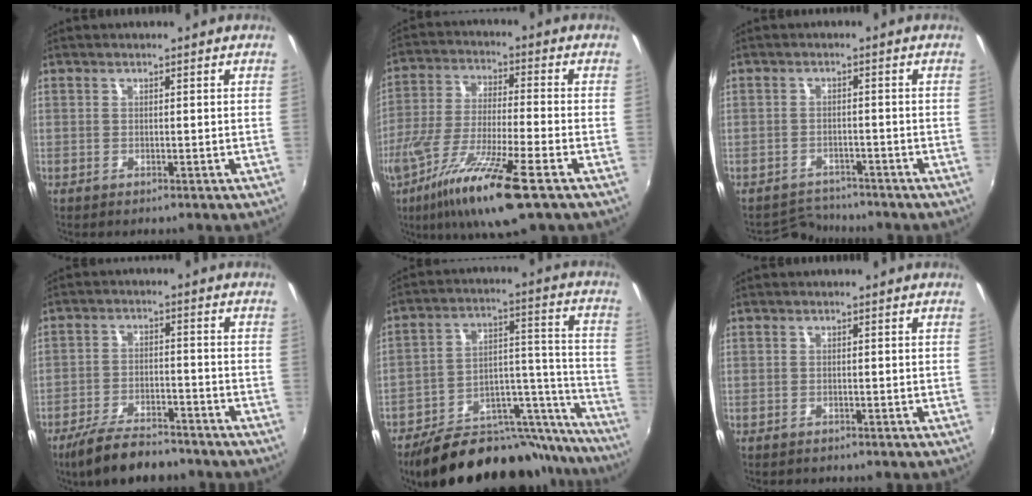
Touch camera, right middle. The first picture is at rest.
{"total": 16.7, "force": [-9.3, 2.0, 13.8], "torque": [-0.277, -0.047, -0.174]}
{"total": 4.0, "force": [-3.6, 1.4, -0.8], "torque": [0.001, 0.012, -0.064]}
{"total": 10.9, "force": [-8.8, 3.3, 5.4], "torque": [-0.121, -0.012, -0.147]}
{"total": 27.8, "force": [-23.1, 9.9, 11.9], "torque": [-0.154, 0.052, -0.317]}
{"total": 0.8, "force": [-0.6, 0.5, -0.1], "torque": [-0.001, 0.001, -0.009]}